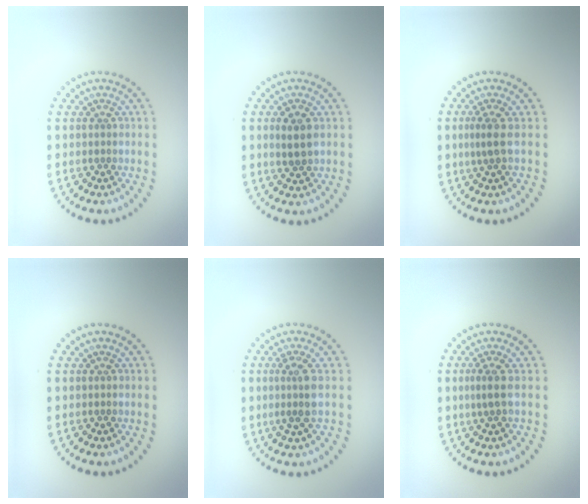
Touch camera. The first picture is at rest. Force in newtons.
{"total": 2.4, "press": 2.4, "slide": 0.6}
{"total": 1.8, "press": 1.3, "slide": 1.3}
{"total": 0.0}
{"total": 2.4, "press": 1.9, "slide": 1.5}
{"total": 1.8, "press": 1.3, "slide": 1.3}